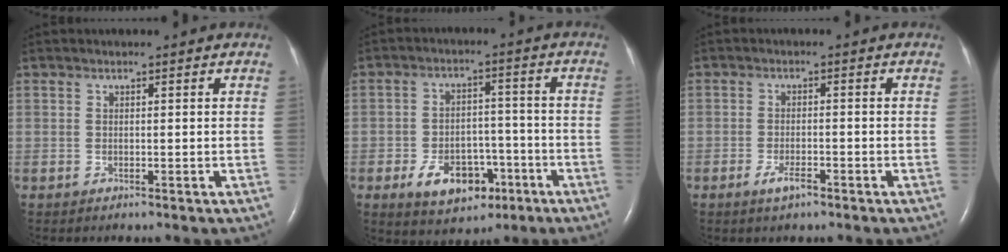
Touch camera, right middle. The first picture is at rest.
{"total": 9.0, "force": [-4.4, 5.7, 5.5], "torque": [-0.094, 0.009, -0.060]}
{"total": 2.5, "force": [-1.6, 0.6, 1.8], "torque": [-0.041, -0.002, -0.030]}